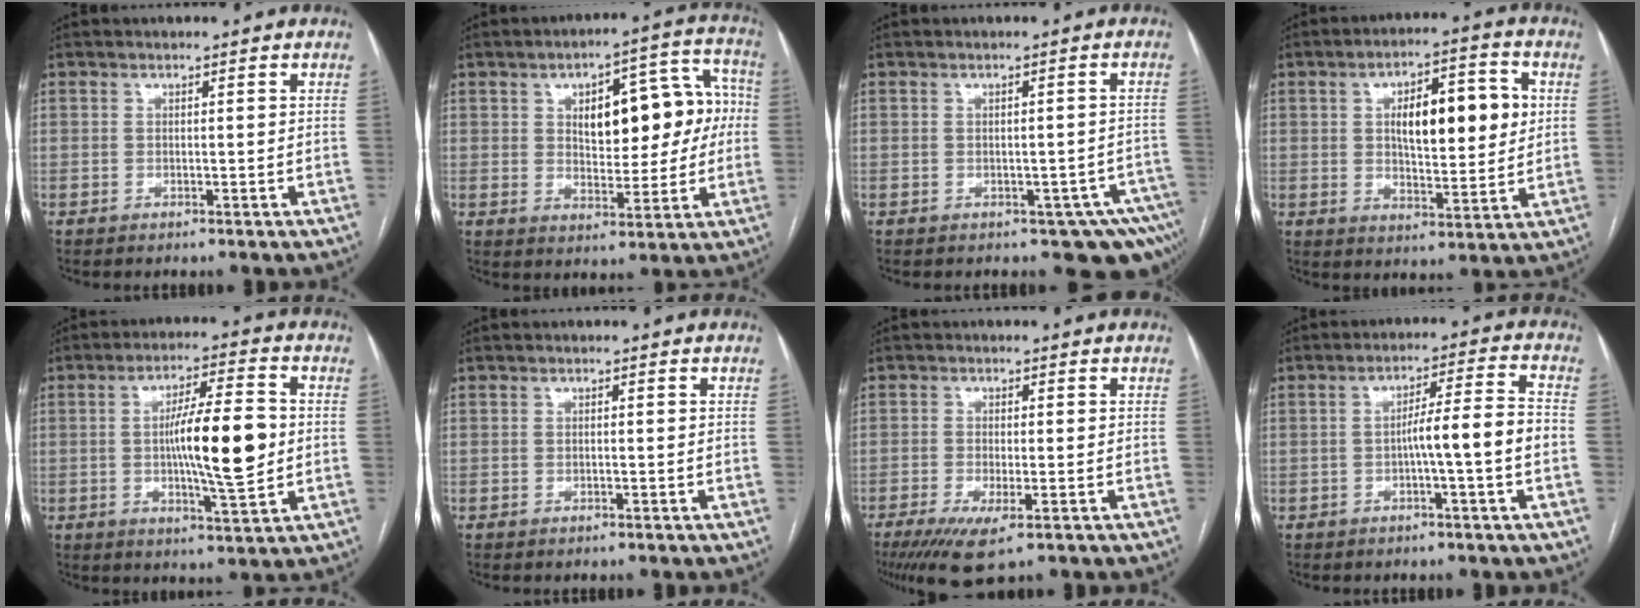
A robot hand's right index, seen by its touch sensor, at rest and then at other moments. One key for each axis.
{"total": 13.6, "fx": 1.9, "fy": 6.0, "fz": 12.0, "tx": -0.152, "ty": 0.043, "tz": 0.037}
{"total": 7.9, "fx": -5.0, "fy": 4.1, "fz": 4.6, "tx": -0.024, "ty": 0.006, "tz": -0.056}
{"total": 12.9, "fx": 2.6, "fy": 4.2, "fz": 12.0, "tx": -0.182, "ty": 0.017, "tz": 0.040}
{"total": 12.1, "fx": -0.2, "fy": 1.6, "fz": 12.0, "tx": -0.201, "ty": 0.001, "tz": -0.005}
{"total": 0.0}
{"total": 6.6, "fx": -3.7, "fy": 1.4, "fz": 5.3, "tx": -0.094, "ty": -0.018, "tz": -0.059}
{"total": 7.4, "fx": -1.6, "fy": -0.5, "fz": 7.2, "tx": -0.113, "ty": 0.016, "tz": -0.024}